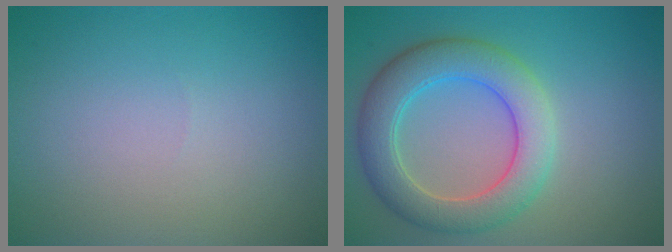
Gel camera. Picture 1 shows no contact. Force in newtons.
{"total": 6.2, "press": 6.2, "slide": 0.2}